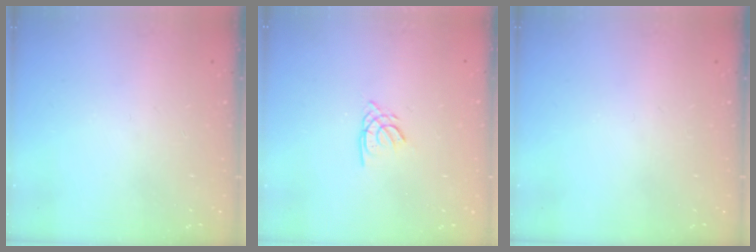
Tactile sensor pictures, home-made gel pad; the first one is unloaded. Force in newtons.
{"total": 2.4, "press": 2.4, "slide": 0.1}
{"total": 0.0}